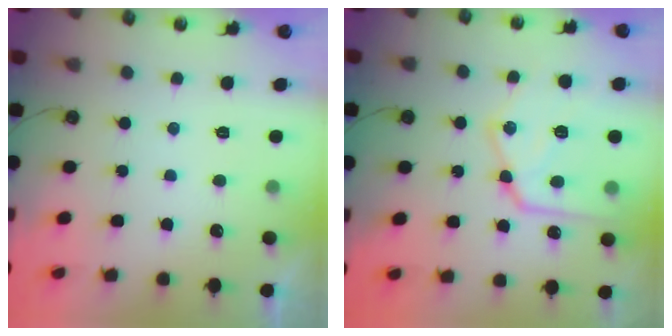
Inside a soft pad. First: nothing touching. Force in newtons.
{"total": 19.2, "press": 19.1, "slide": 1.7}